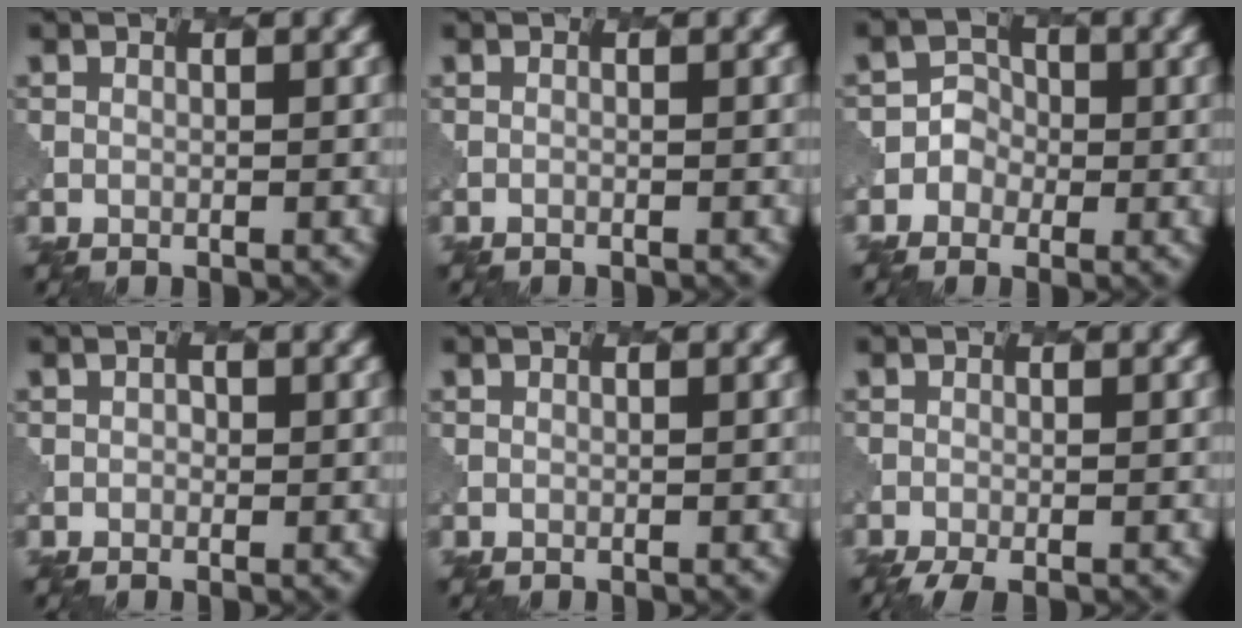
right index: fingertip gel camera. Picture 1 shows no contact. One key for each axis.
{"total": 0.0}
{"total": 2.4, "fx": -0.5, "fy": 2.3, "fz": 0.4, "tx": 0.015, "ty": 0.010, "tz": -0.022}
{"total": 0.6, "fx": 0.1, "fy": 0.6, "fz": 0.1, "tx": -0.001, "ty": -0.004, "tz": 0.002}
{"total": 0.0}
{"total": 2.2, "fx": -1.7, "fy": 0.4, "fz": 1.4, "tx": -0.025, "ty": -0.006, "tz": -0.032}